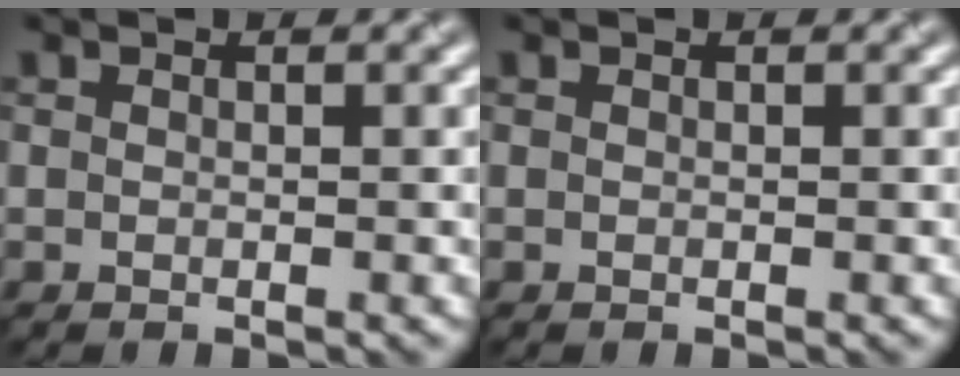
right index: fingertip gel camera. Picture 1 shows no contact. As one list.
[{"total": 0.0}]